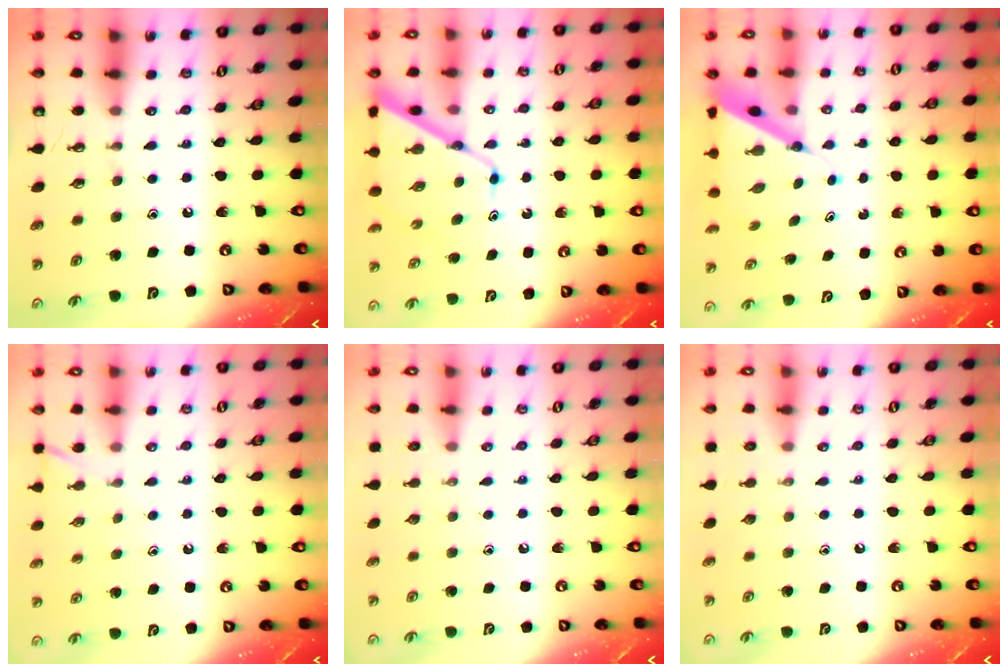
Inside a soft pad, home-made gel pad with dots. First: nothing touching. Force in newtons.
{"total": 11.7, "press": 11.6, "slide": 0.9}
{"total": 8.4, "press": 8.4, "slide": 0.6}
{"total": 4.4, "press": 4.4, "slide": 0.5}
{"total": 0.0}
{"total": 0.0}